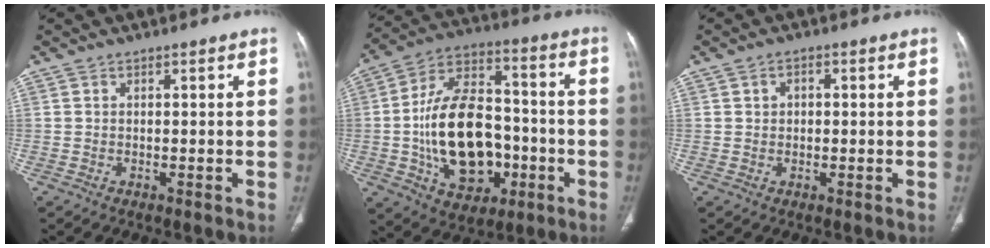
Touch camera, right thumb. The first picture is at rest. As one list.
[{"total": 22.1, "force": [-4.1, 14.1, 16.5], "torque": [-0.251, 0.034, -0.056]}, {"total": 1.9, "force": [0.4, 1.5, 1.1], "torque": [-0.010, 0.004, 0.005]}]